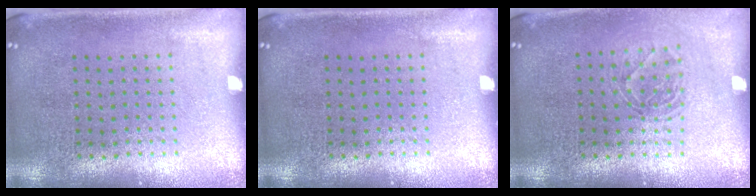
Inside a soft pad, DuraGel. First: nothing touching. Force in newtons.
{"total": 0.0}
{"total": 1.3, "press": 1.1, "slide": 0.6}